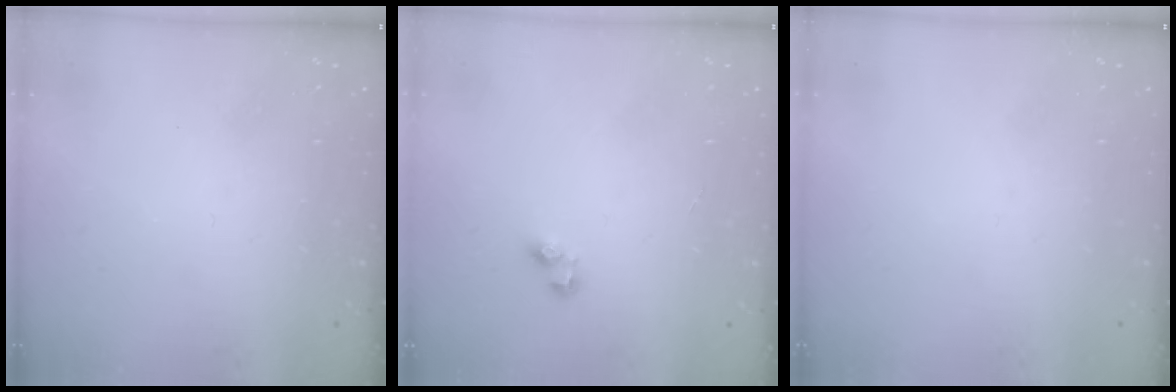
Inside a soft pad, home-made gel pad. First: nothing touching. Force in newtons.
{"total": 2.0, "press": 2.0, "slide": 0.3}
{"total": 0.0}